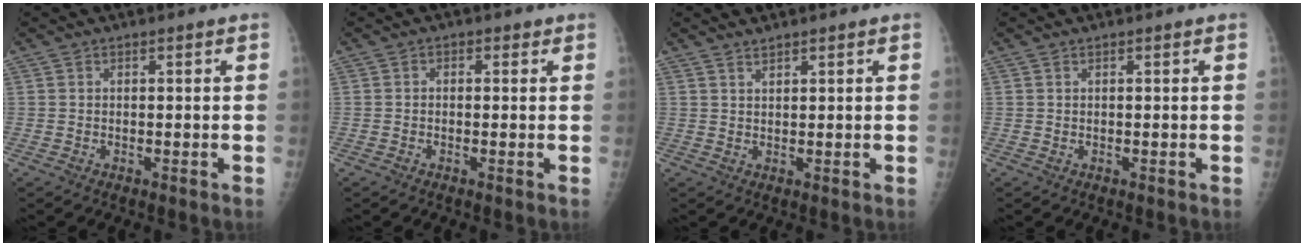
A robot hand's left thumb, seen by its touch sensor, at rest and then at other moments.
{"total": 1.0, "force": [0.3, 0.8, 0.6], "torque": [0.003, 0.003, -0.004]}
{"total": 1.4, "force": [1.3, 0.2, 0.5], "torque": [-0.004, -0.006, 0.026]}
{"total": 0.0}